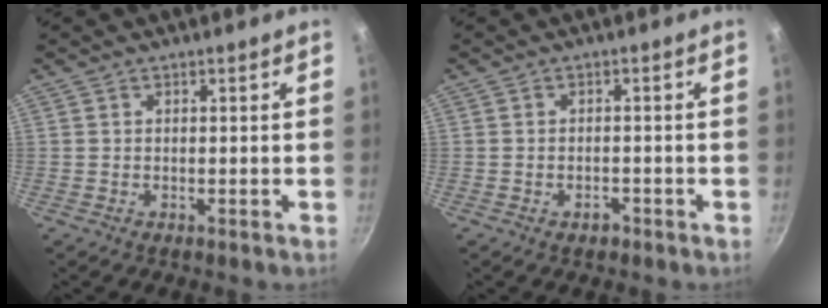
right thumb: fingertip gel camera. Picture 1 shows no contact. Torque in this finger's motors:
{"motor_torque": [-0.11, 0.16, -0.40, -0.02, 0.03]}